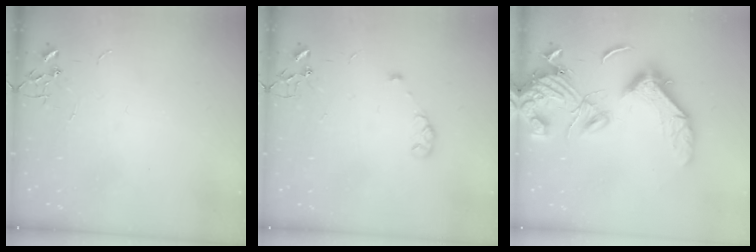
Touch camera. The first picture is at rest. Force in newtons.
{"total": 5.5, "press": 5.4, "slide": 1.0}
{"total": 20.0, "press": 19.9, "slide": 2.7}